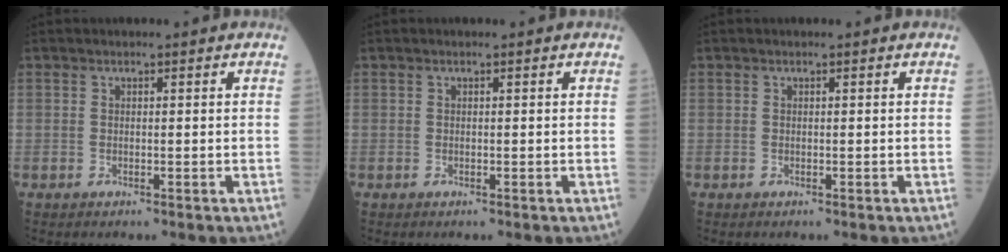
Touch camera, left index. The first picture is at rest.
{"total": 0.7, "force": [-0.6, 0.0, -0.2], "torque": [0.002, -0.006, -0.012]}
{"total": 0.0}